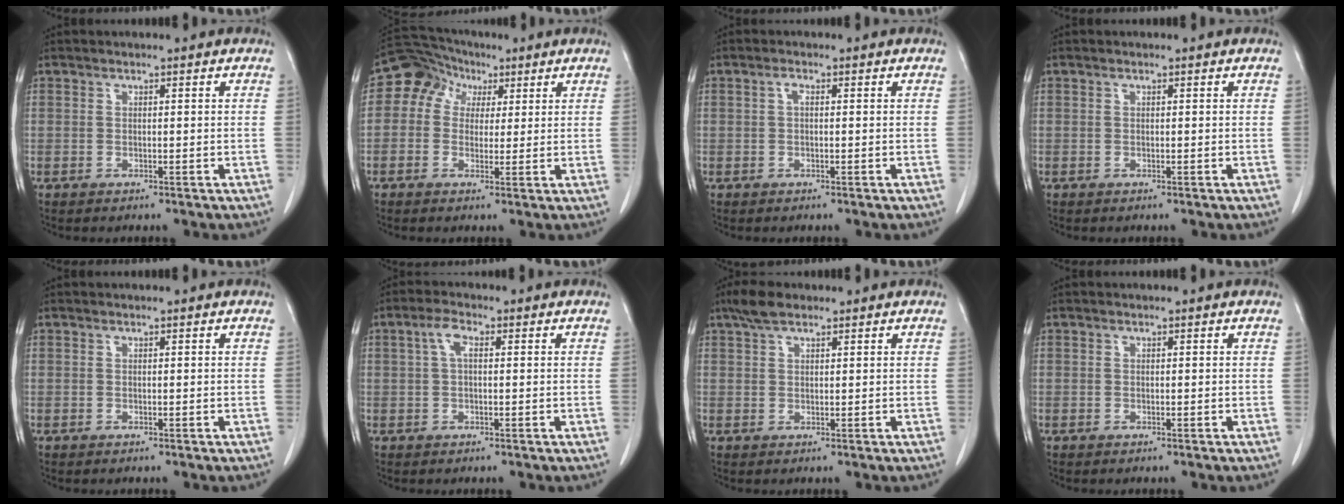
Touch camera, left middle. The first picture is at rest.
{"total": 6.7, "force": [2.2, 5.7, 2.7], "torque": [-0.051, 0.034, 0.034]}
{"total": 1.1, "force": [0.1, 0.5, 1.0], "torque": [-0.017, 0.003, 0.001]}
{"total": 0.0}
{"total": 0.0}
{"total": 3.0, "force": [0.7, 1.2, 2.6], "torque": [-0.055, 0.014, 0.015]}
{"total": 3.5, "force": [2.6, 1.4, 1.9], "torque": [-0.044, 0.012, 0.049]}
{"total": 0.0}